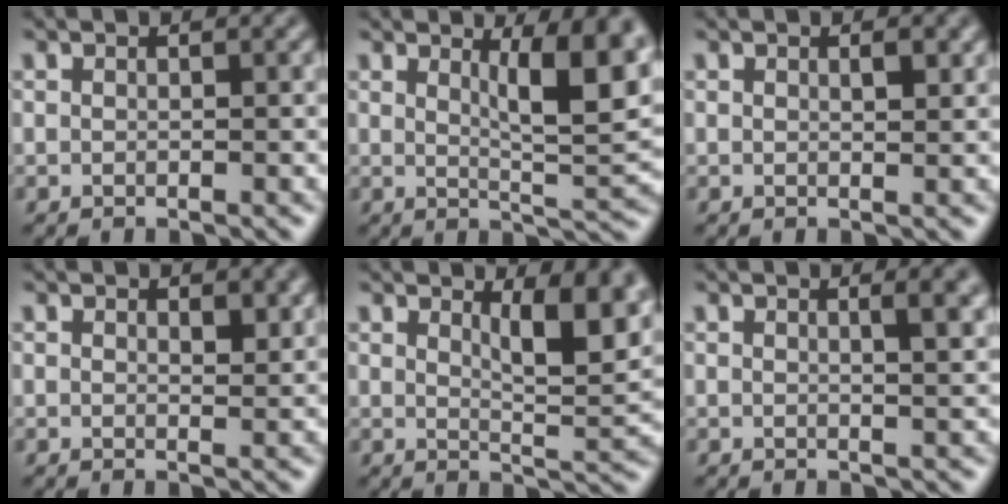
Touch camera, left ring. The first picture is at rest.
{"total": 7.4, "force": [2.7, 1.9, 6.6], "torque": [-0.085, -0.007, 0.045]}
{"total": 1.1, "force": [0.5, 0.4, 0.9], "torque": [-0.014, -0.004, 0.009]}
{"total": 1.3, "force": [0.7, 0.6, 0.9], "torque": [-0.012, -0.005, 0.014]}
{"total": 6.1, "force": [2.8, 1.9, 5.1], "torque": [-0.066, -0.006, 0.046]}
{"total": 3.0, "force": [1.1, 1.0, 2.6], "torque": [-0.017, 0.006, 0.012]}